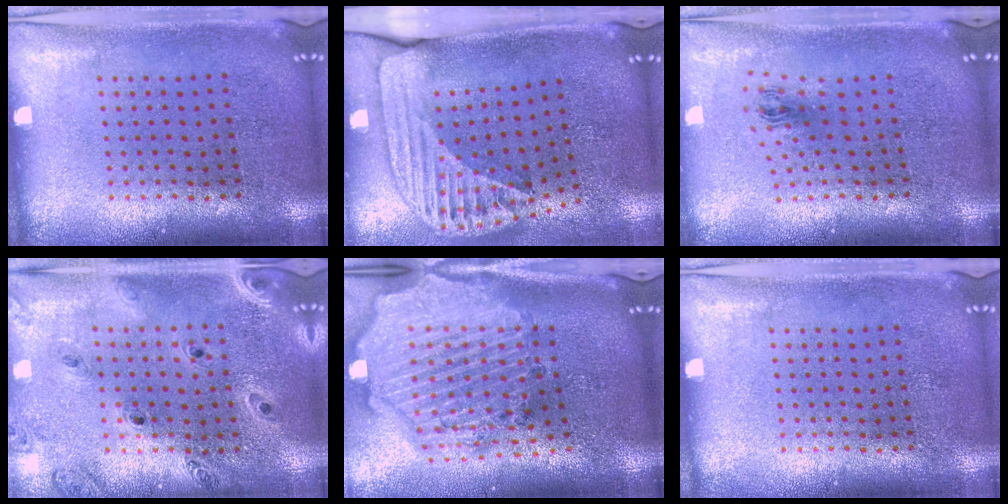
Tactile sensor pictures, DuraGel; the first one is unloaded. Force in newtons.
{"total": 2.6, "press": 1.8, "slide": 1.9}
{"total": 1.0, "press": 0.5, "slide": 0.9}
{"total": 1.3, "press": 1.3, "slide": 0.2}
{"total": 3.9, "press": 3.2, "slide": 2.2}
{"total": 0.0}